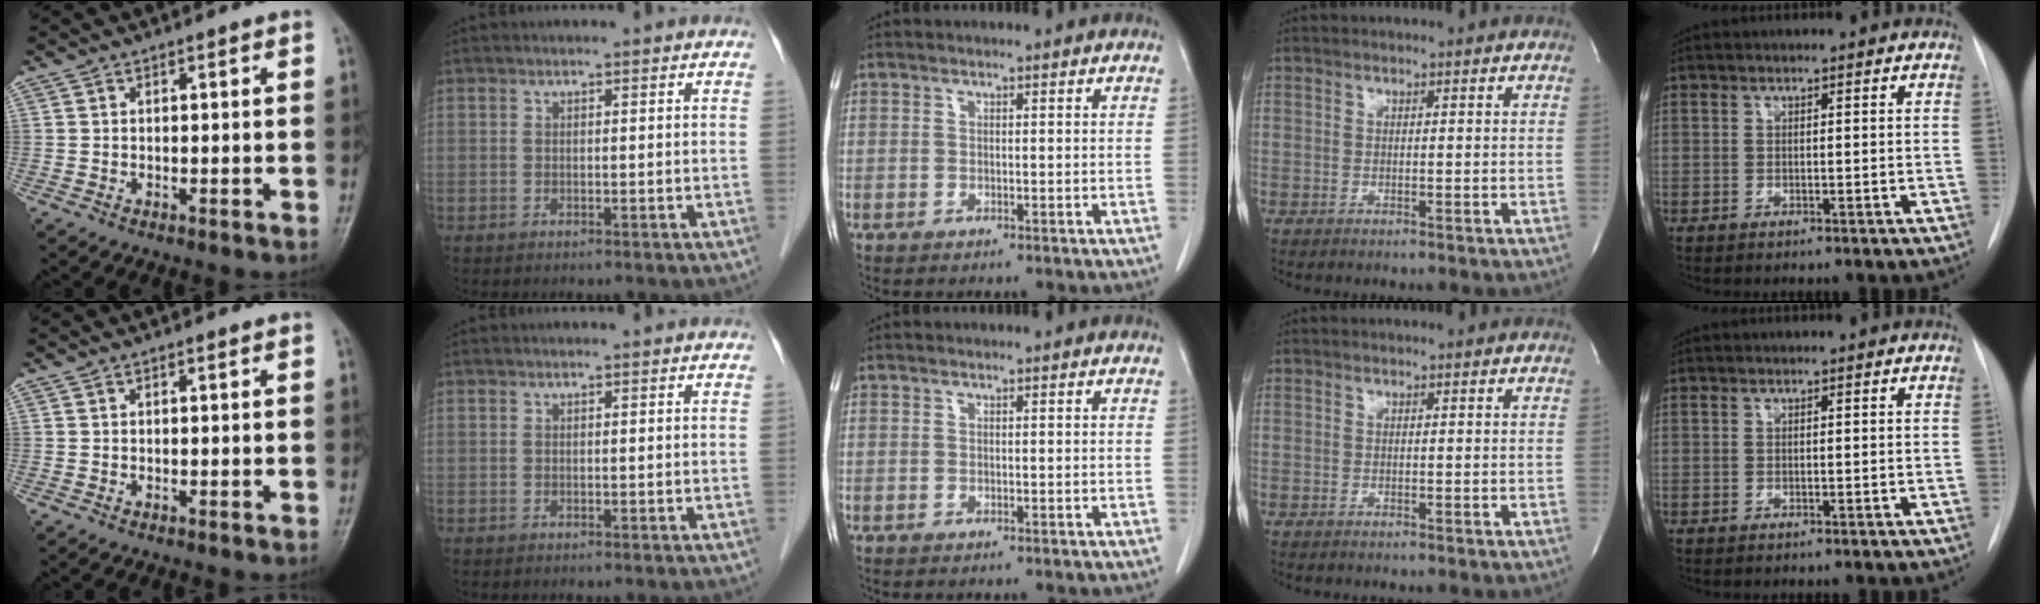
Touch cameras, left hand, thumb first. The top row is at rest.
{}